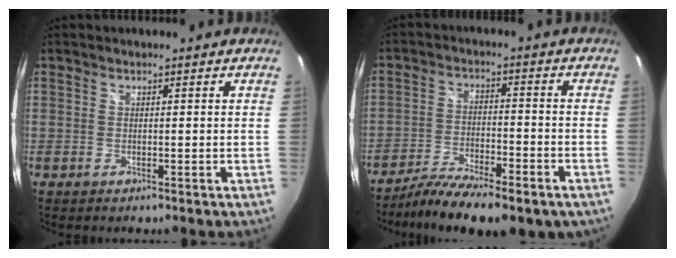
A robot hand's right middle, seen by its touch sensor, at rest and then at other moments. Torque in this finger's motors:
{"motor_torque": [1.05, -1.09, 0.30, 0.12]}